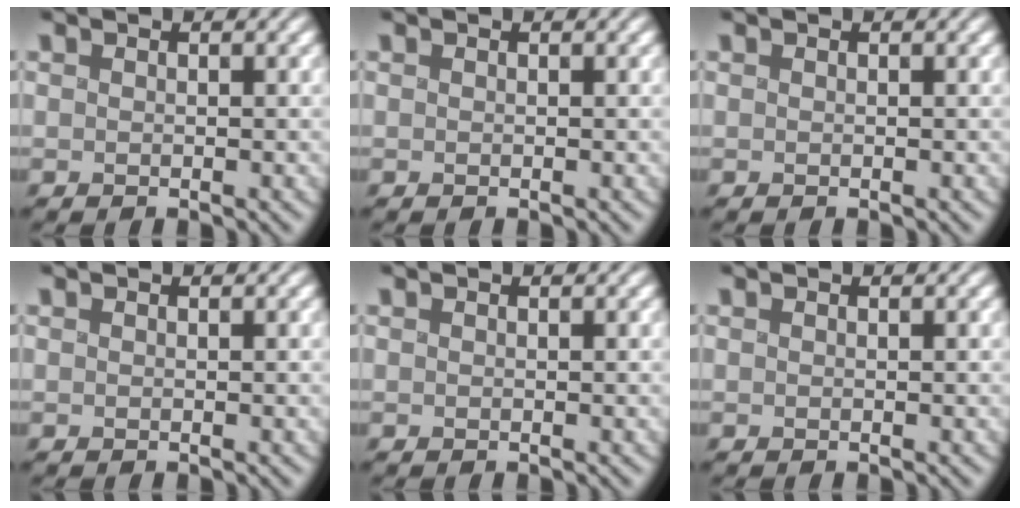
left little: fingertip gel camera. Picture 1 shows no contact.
{"total": 0.0}
{"total": 0.0}
{"total": 0.0}
{"total": 0.0}
{"total": 0.0}